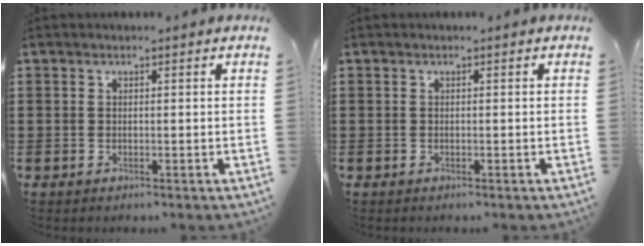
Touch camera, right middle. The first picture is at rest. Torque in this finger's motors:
{"motor_torque": [0.63, 0.56, 0.01, 0.01]}